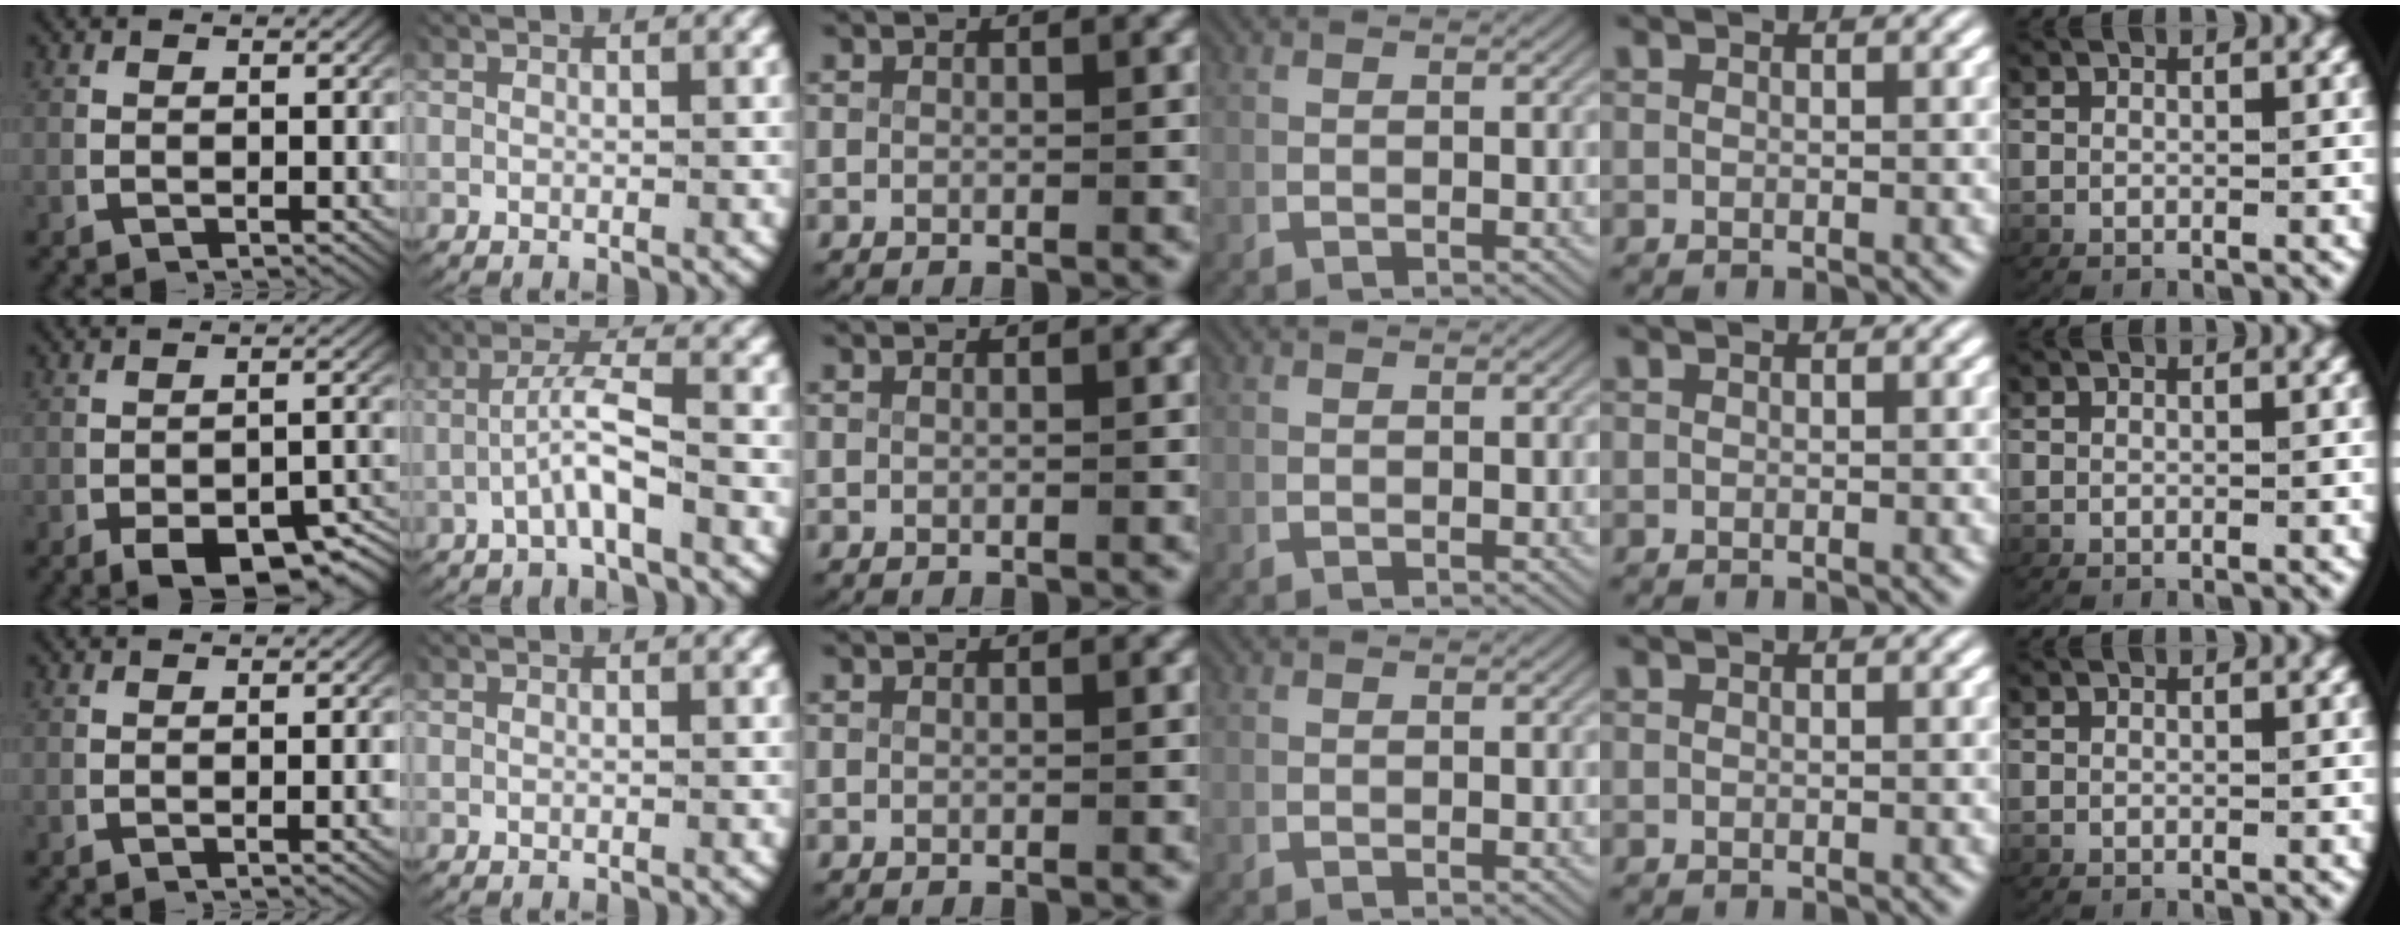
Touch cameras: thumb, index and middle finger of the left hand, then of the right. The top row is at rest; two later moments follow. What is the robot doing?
{"motion": "lift_and_place", "object": "keyboard"}